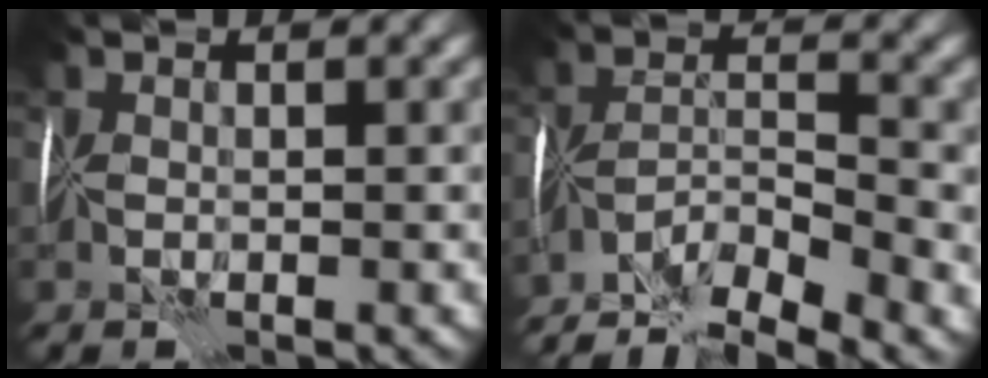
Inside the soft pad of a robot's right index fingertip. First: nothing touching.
{"total": 7.2, "force": [-6.3, 0.3, 3.3], "torque": [-0.037, -0.007, -0.120]}